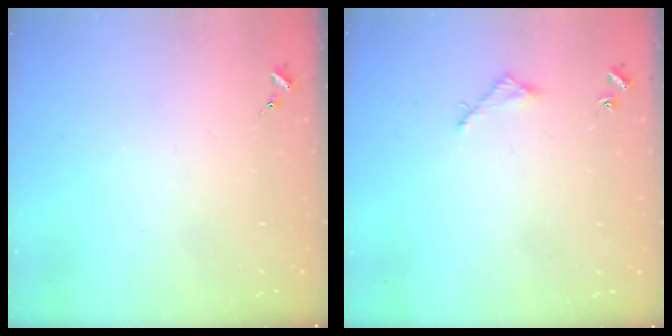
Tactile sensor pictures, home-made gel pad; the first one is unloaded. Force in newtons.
{"total": 2.0, "press": 2.0, "slide": 0.1}